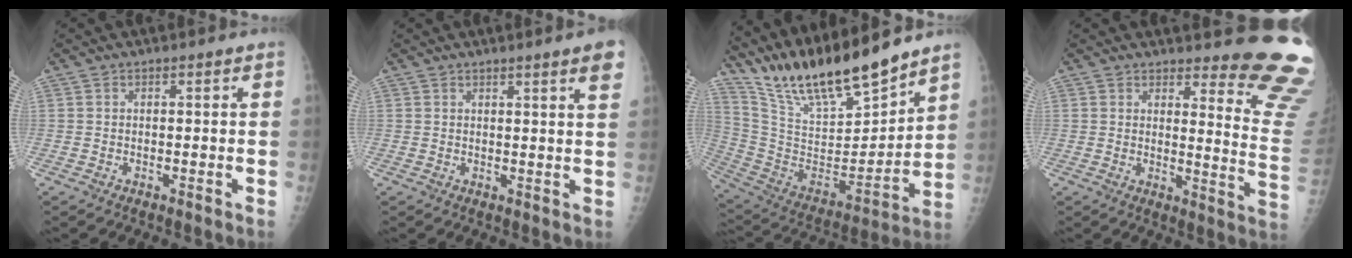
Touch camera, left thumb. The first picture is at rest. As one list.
[{"total": 4.7, "force": [3.0, -0.1, 3.7], "torque": [-0.042, -0.012, 0.037]}, {"total": 21.5, "force": [18.6, 4.0, 9.9], "torque": [-0.145, -0.099, 0.345]}, {"total": 15.0, "force": [13.7, 1.9, 5.7], "torque": [-0.037, -0.161, 0.143]}]